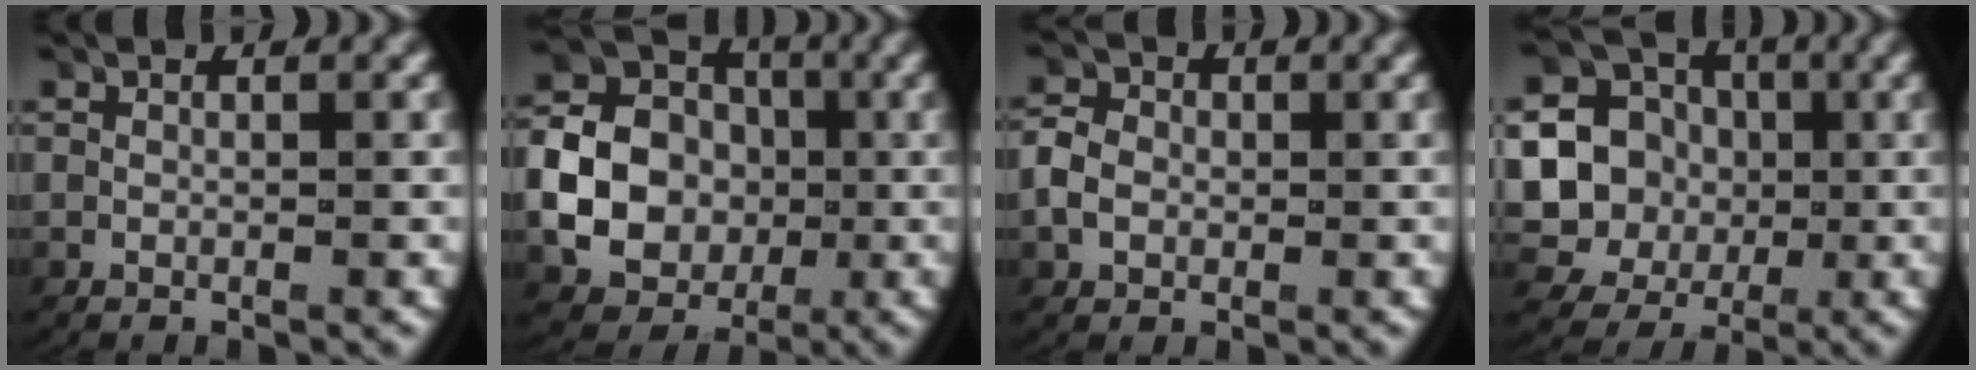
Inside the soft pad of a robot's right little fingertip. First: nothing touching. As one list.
[{"total": 12.5, "force": [-0.2, 11.3, 5.4], "torque": [-0.116, -0.012, -0.017]}, {"total": 2.4, "force": [-0.2, 2.1, 1.1], "torque": [-0.027, 0.005, -0.007]}, {"total": 17.2, "force": [0.2, 16.2, 5.7], "torque": [-0.170, -0.044, -0.005]}]